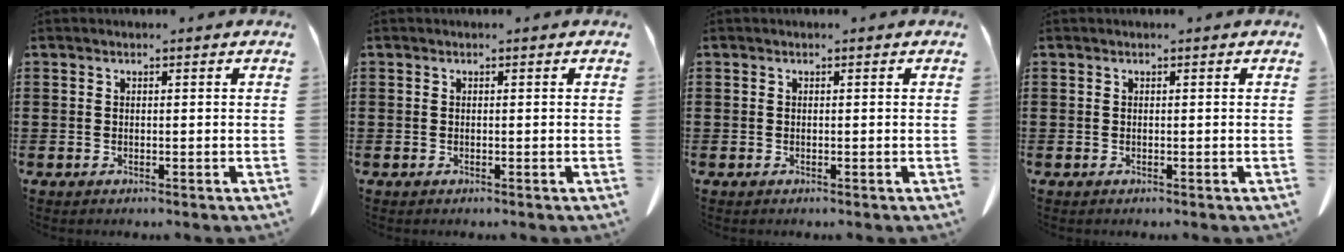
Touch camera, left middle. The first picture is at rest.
{"total": 0.0}
{"total": 0.0}
{"total": 0.0}